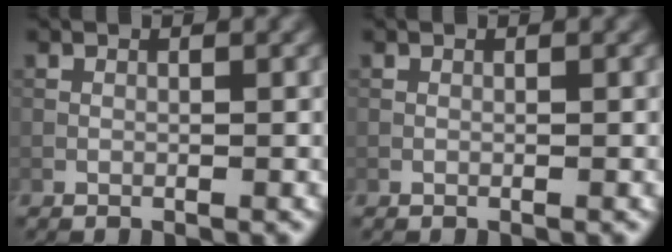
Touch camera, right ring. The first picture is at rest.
{"total": 0.0}